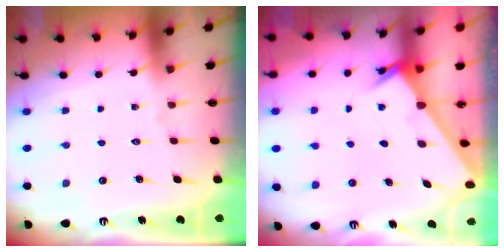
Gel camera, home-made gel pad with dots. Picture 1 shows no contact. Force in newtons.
{"total": 2.4, "press": 2.4, "slide": 0.2}